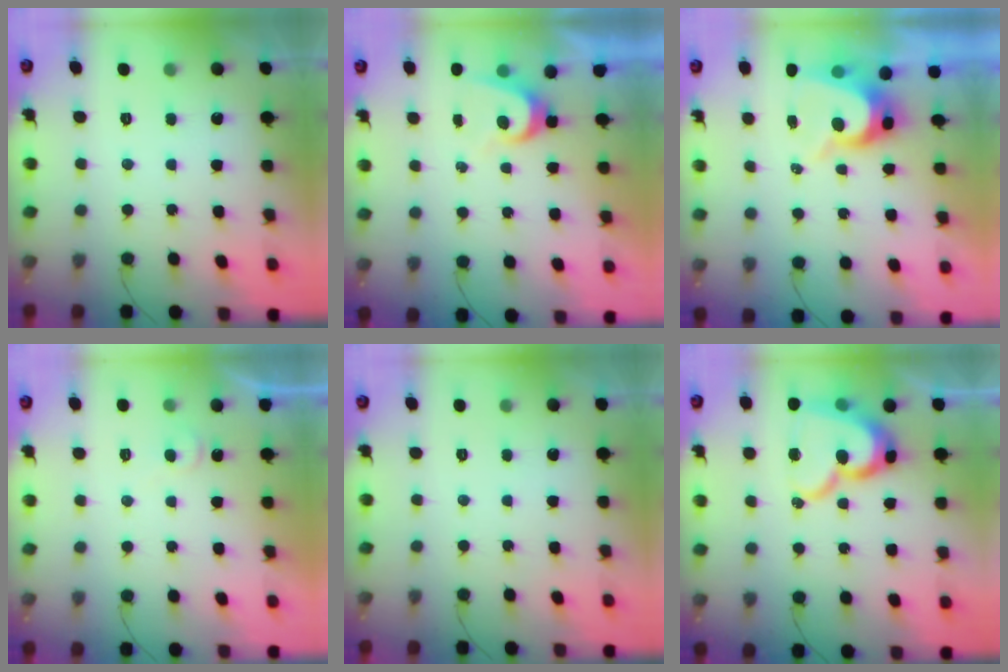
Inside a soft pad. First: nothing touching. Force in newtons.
{"total": 4.8, "press": 4.8, "slide": 0.4}
{"total": 9.4, "press": 9.4, "slide": 0.9}
{"total": 4.3, "press": 4.3, "slide": 0.6}
{"total": 0.0}
{"total": 17.4, "press": 17.3, "slide": 1.6}